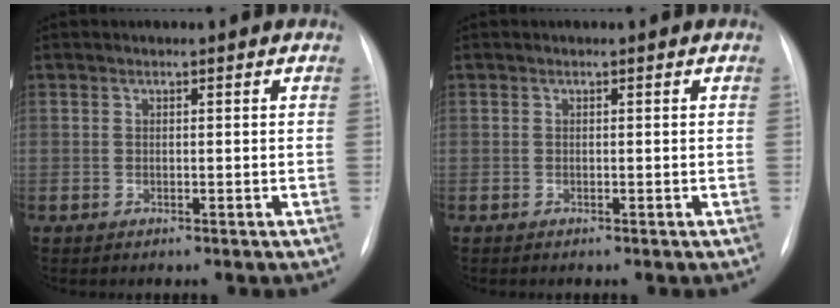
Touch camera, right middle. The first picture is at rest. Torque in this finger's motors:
{"motor_torque": [0.03, -0.03, -0.07, 0.00]}